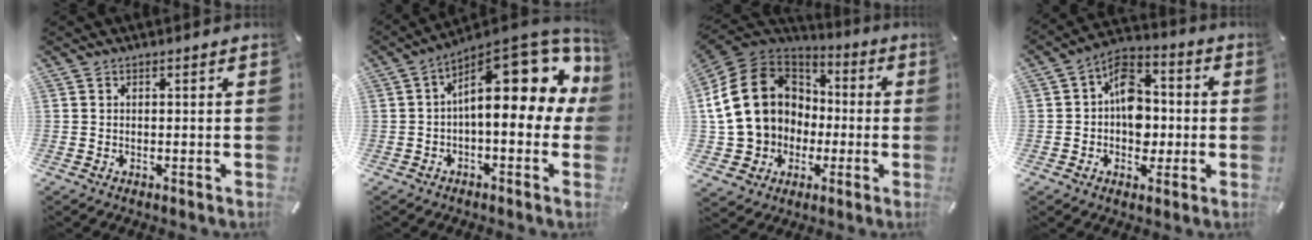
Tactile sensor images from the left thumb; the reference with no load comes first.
{"total": 19.2, "force": [6.1, 8.6, 16.1], "torque": [-0.215, -0.048, 0.104]}
{"total": 20.0, "force": [0.9, 17.5, 9.6], "torque": [-0.211, 0.011, 0.031]}
{"total": 11.0, "force": [-0.9, 8.8, 6.6], "torque": [-0.098, 0.015, -0.014]}